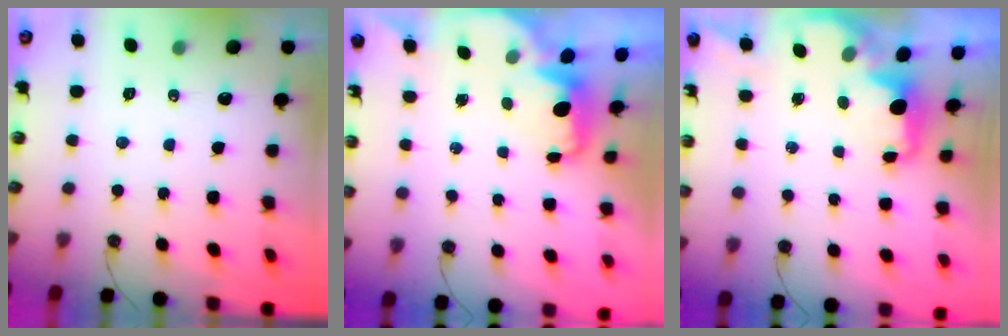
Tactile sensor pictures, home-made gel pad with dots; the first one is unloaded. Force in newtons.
{"total": 2.3, "press": 2.2, "slide": 0.6}
{"total": 2.0, "press": 2.0, "slide": 0.5}